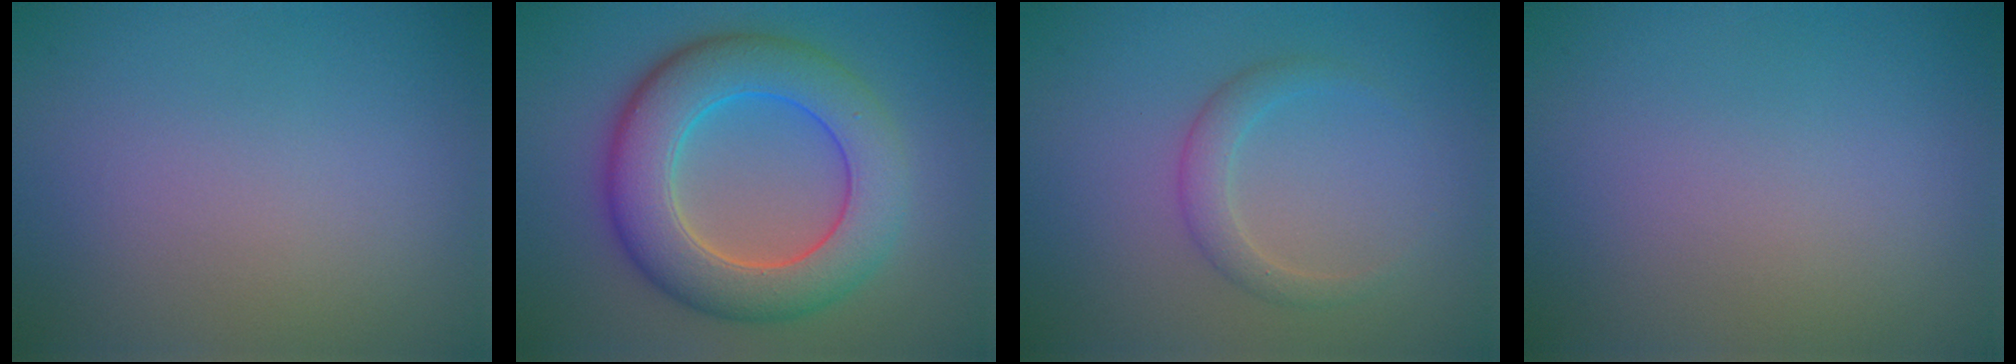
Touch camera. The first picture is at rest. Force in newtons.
{"total": 9.0, "press": 9.0, "slide": 0.3}
{"total": 2.0, "press": 2.0, "slide": 0.1}
{"total": 0.0}